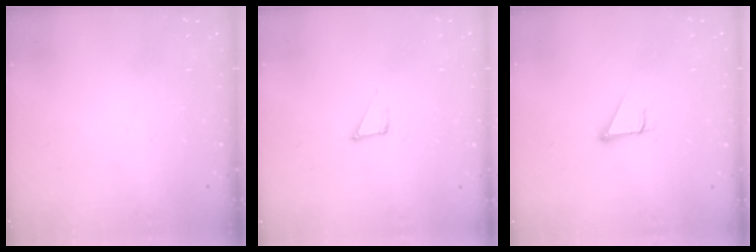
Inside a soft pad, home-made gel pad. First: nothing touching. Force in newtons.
{"total": 3.6, "press": 3.6, "slide": 0.2}
{"total": 2.9, "press": 2.8, "slide": 0.2}